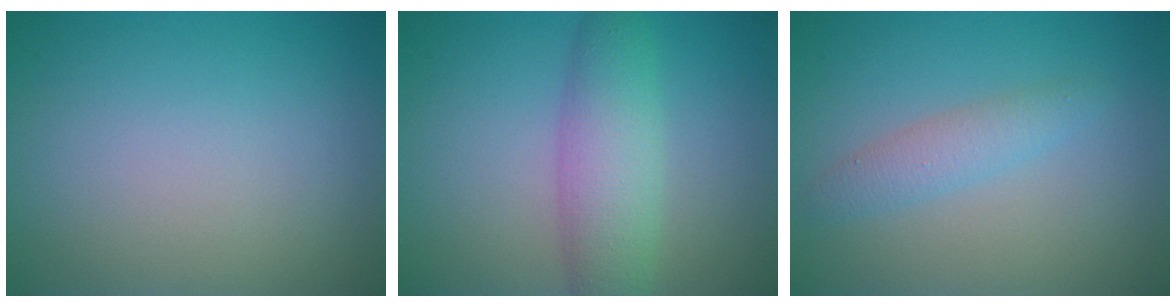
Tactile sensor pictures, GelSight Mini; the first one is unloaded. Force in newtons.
{"total": 4.7, "press": 4.7, "slide": 0.1}
{"total": 2.1, "press": 2.1, "slide": 0.0}